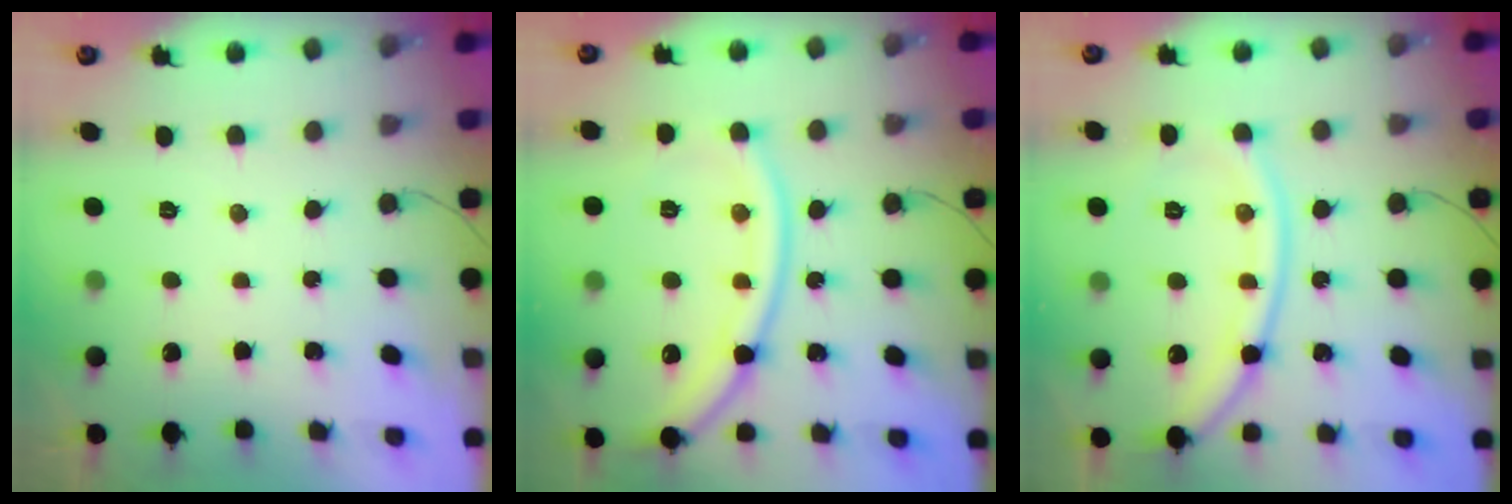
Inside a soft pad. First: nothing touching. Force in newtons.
{"total": 16.5, "press": 16.5, "slide": 1.5}
{"total": 14.4, "press": 14.4, "slide": 1.0}